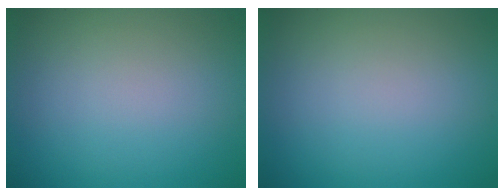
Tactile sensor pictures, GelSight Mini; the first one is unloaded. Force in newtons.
{"total": 0.0}